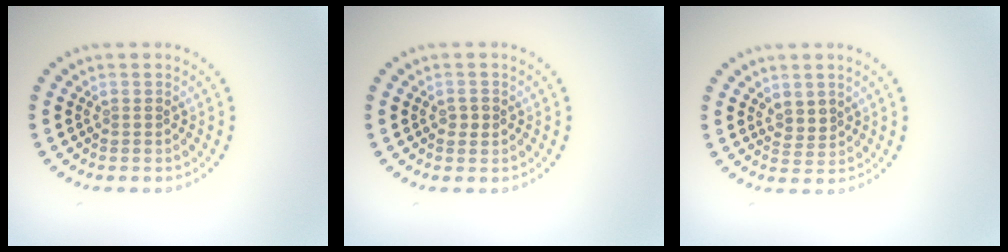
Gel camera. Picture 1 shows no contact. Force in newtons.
{"total": 1.0, "press": 1.0, "slide": 0.2}
{"total": 1.6, "press": 1.3, "slide": 0.9}